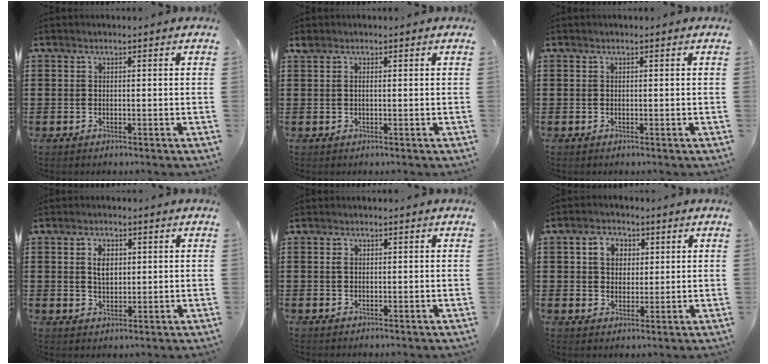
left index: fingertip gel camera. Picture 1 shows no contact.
{"total": 0.6, "force": [0.2, 0.3, 0.5], "torque": [-0.012, 0.001, 0.004]}
{"total": 0.0}
{"total": 3.5, "force": [0.9, 2.1, 2.7], "torque": [-0.042, 0.004, 0.012]}
{"total": 1.2, "force": [0.3, 0.8, 0.8], "torque": [-0.019, 0.005, 0.004]}
{"total": 4.7, "force": [1.6, 3.9, 2.0], "torque": [-0.042, 0.009, 0.022]}